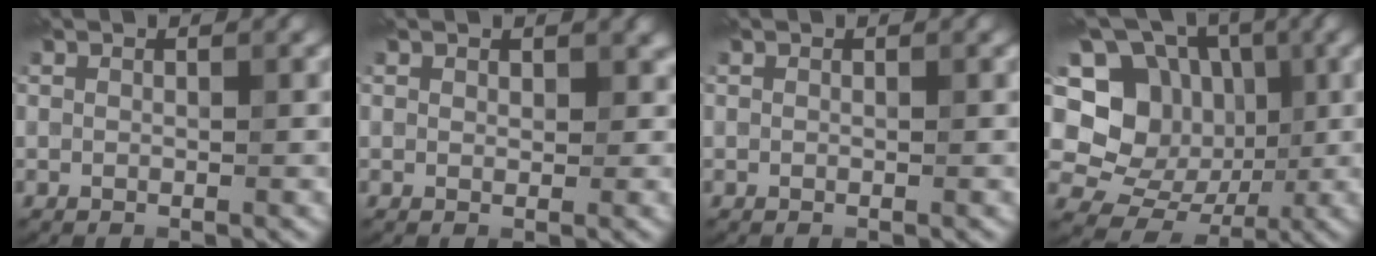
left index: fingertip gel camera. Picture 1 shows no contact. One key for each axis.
{"total": 1.6, "fx": 0.6, "fy": 1.1, "fz": 0.9, "tx": -0.009, "ty": 0.002, "tz": 0.008}
{"total": 0.0}
{"total": 10.7, "fx": 1.9, "fy": 9.4, "fz": 4.6, "tx": -0.090, "ty": 0.020, "tz": 0.013}